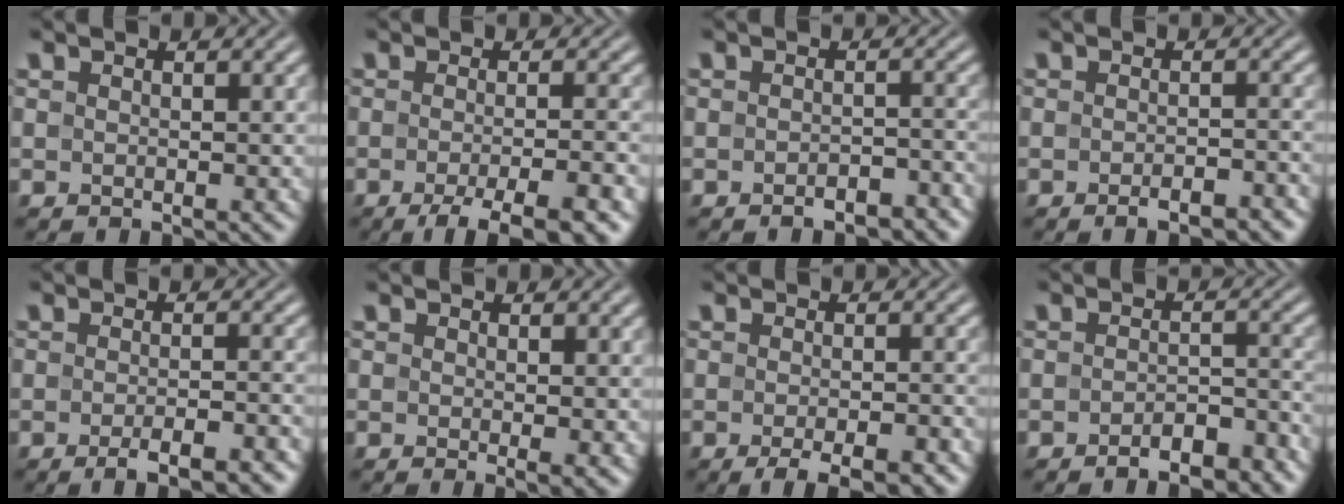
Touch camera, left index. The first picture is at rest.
{"total": 6.5, "force": [-3.8, 1.4, 5.0], "torque": [-0.067, -0.004, -0.058]}
{"total": 2.7, "force": [-2.0, 1.0, 1.4], "torque": [-0.019, 0.006, -0.026]}
{"total": 3.0, "force": [-2.0, 0.8, 2.0], "torque": [-0.027, 0.002, -0.027]}
{"total": 4.1, "force": [-2.4, 1.0, 3.1], "torque": [-0.044, -0.001, -0.037]}
{"total": 1.4, "force": [0.2, 0.2, 1.4], "torque": [-0.017, -0.011, 0.003]}
{"total": 4.2, "force": [-2.5, 1.0, 3.3], "torque": [-0.050, 0.000, -0.037]}
{"total": 3.8, "force": [-2.6, 1.4, 2.4], "torque": [-0.031, 0.006, -0.036]}